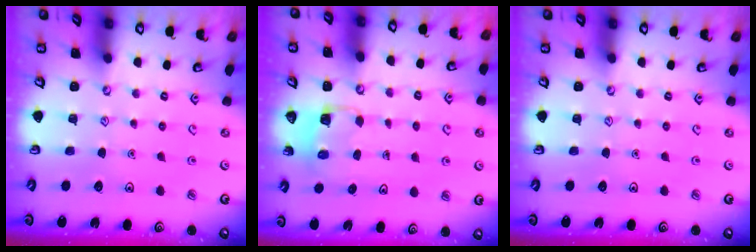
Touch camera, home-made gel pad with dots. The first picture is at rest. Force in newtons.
{"total": 3.3, "press": 3.3, "slide": 0.2}
{"total": 0.0}